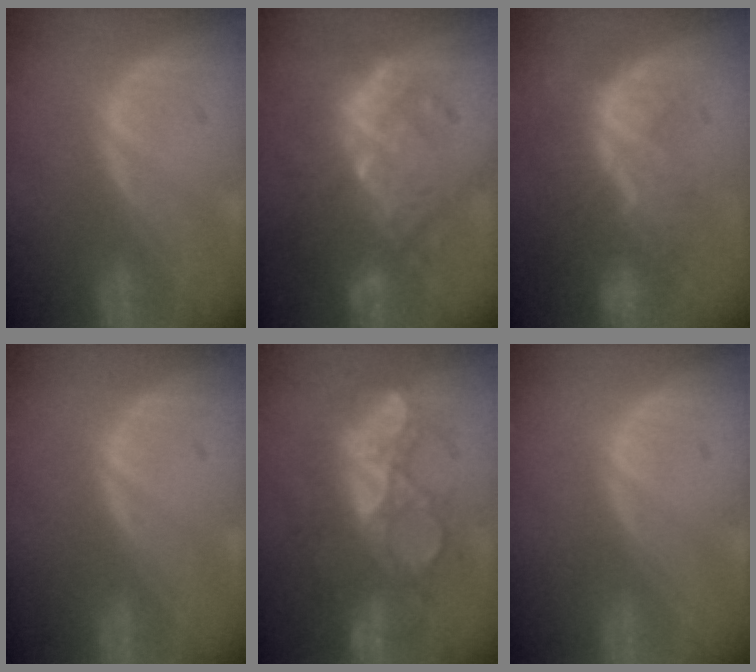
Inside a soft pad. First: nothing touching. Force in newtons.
{"total": 9.5, "press": 9.1, "slide": 2.7}
{"total": 8.4, "press": 7.6, "slide": 3.5}
{"total": 0.0}
{"total": 9.1, "press": 8.9, "slide": 1.9}
{"total": 0.0}